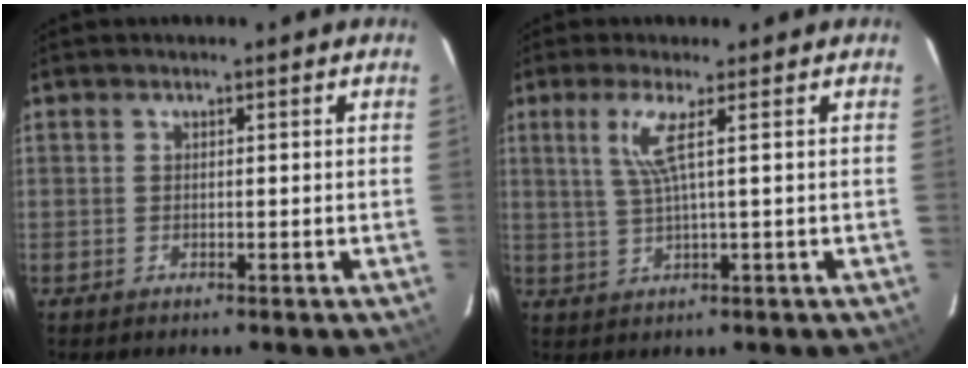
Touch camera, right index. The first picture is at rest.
{"total": 4.5, "force": [1.6, -0.7, 4.2], "torque": [-0.078, 0.000, 0.038]}